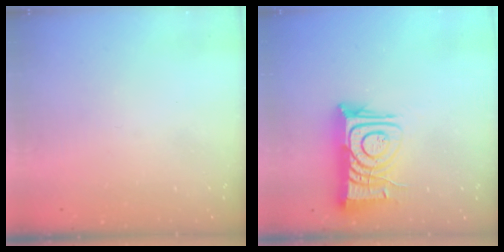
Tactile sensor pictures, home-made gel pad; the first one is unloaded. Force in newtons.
{"total": 12.7, "press": 12.7, "slide": 1.2}